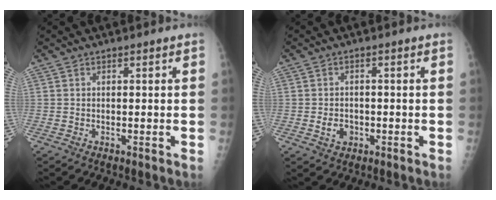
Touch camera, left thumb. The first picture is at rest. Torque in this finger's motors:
{"motor_torque": [-0.06, 0.05, 0.03, 0.02, 0.00]}